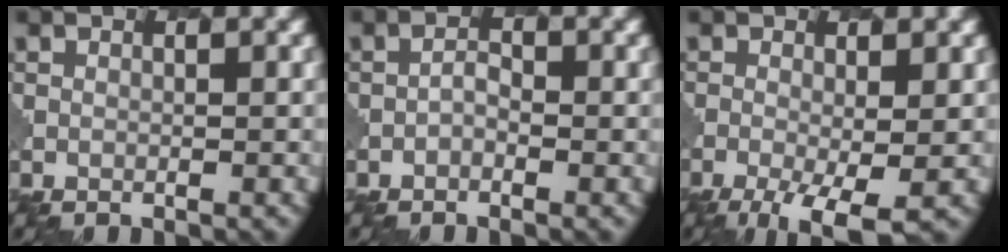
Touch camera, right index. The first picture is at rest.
{"total": 0.8, "force": [-0.4, 0.5, 0.5], "torque": [-0.011, 0.000, -0.009]}
{"total": 5.2, "force": [-2.3, 1.5, 4.4], "torque": [-0.082, -0.013, -0.038]}